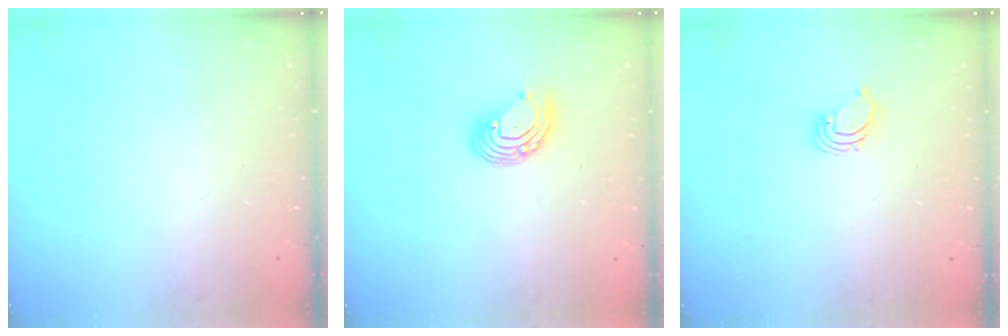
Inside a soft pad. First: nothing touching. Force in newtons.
{"total": 8.3, "press": 8.2, "slide": 0.7}
{"total": 1.4, "press": 1.4, "slide": 0.1}